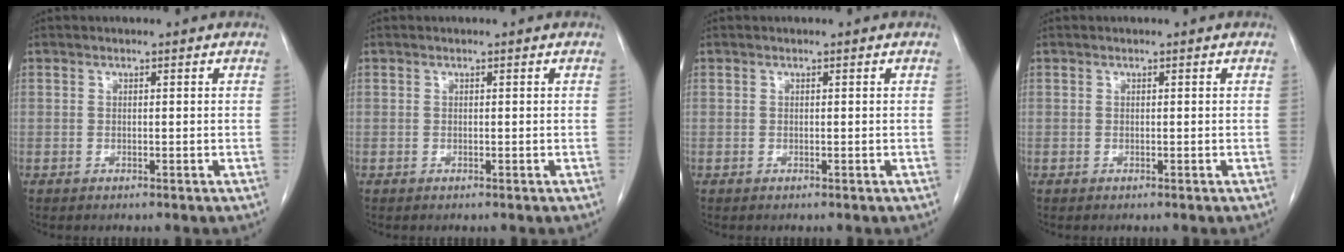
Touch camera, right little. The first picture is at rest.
{"total": 0.0}
{"total": 0.0}
{"total": 0.0}